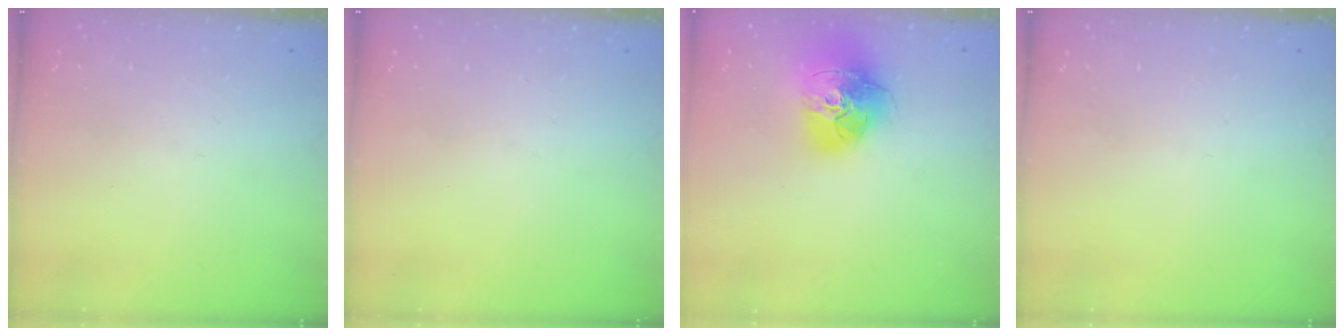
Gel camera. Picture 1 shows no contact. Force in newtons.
{"total": 0.0}
{"total": 18.8, "press": 18.6, "slide": 2.1}
{"total": 0.0}